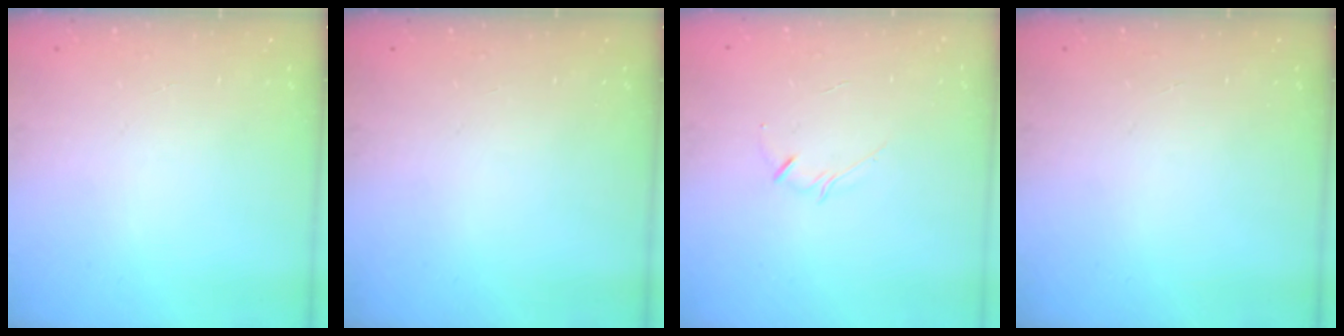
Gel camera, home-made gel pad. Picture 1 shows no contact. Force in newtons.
{"total": 0.0}
{"total": 2.9, "press": 2.8, "slide": 0.6}
{"total": 0.0}